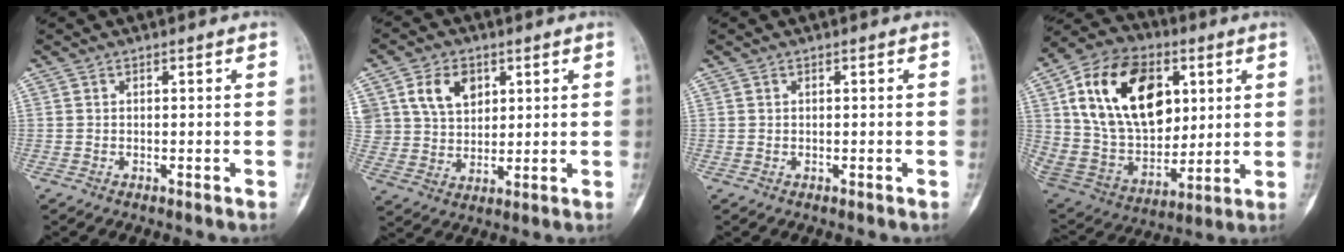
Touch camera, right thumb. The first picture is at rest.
{"total": 9.2, "force": [3.9, 6.7, 4.9], "torque": [-0.066, -0.015, 0.079]}
{"total": 0.0}
{"total": 27.0, "force": [8.1, 17.9, 18.5], "torque": [-0.320, -0.005, 0.152]}